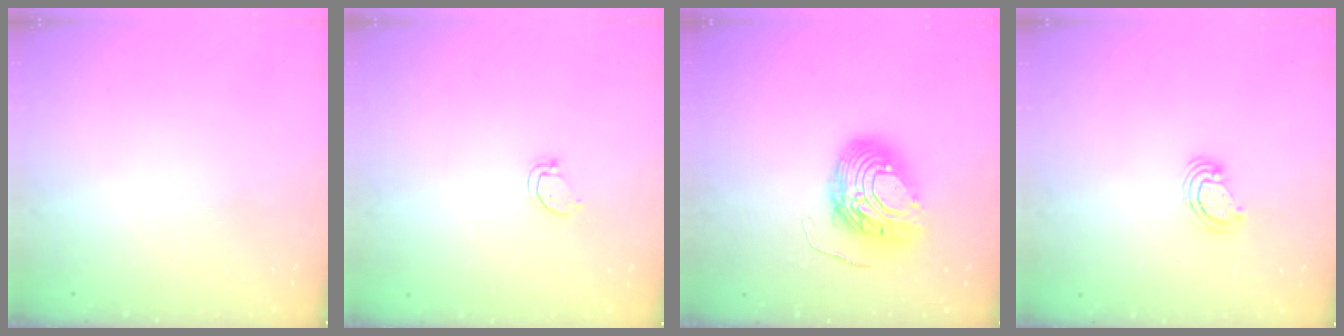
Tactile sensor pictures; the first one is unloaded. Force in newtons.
{"total": 2.6, "press": 2.6, "slide": 0.3}
{"total": 10.5, "press": 10.5, "slide": 0.9}
{"total": 4.0, "press": 4.0, "slide": 0.3}